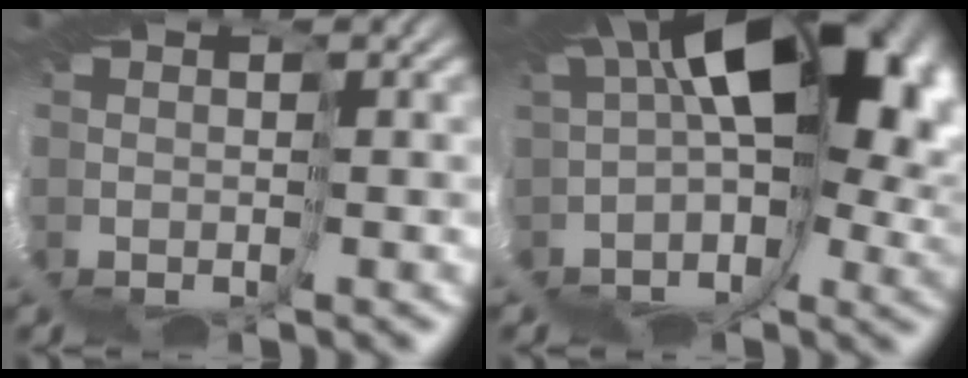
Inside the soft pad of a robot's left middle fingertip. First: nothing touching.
{"total": 8.6, "force": [1.9, 2.4, 8.1], "torque": [-0.125, 0.012, 0.033]}